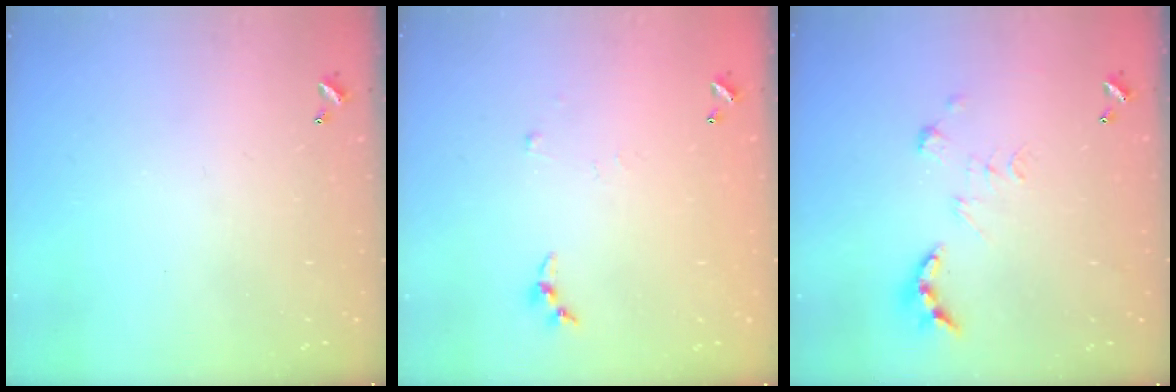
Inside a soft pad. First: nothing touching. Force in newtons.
{"total": 3.0, "press": 2.9, "slide": 0.4}
{"total": 2.9, "press": 2.7, "slide": 1.3}